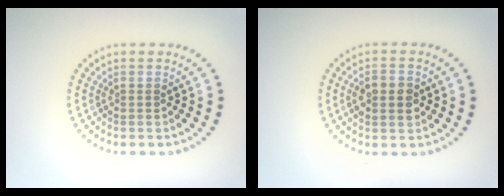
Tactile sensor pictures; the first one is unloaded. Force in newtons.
{"total": 2.9, "press": 2.9, "slide": 0.1}